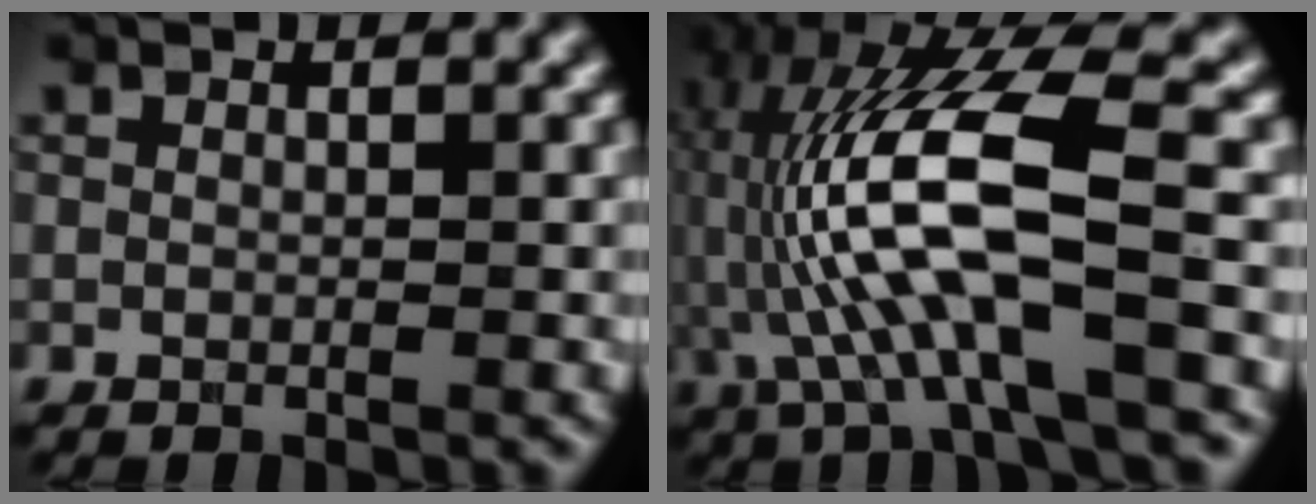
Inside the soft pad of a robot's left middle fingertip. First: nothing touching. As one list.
[{"total": 12.7, "force": [-1.2, 3.3, 12.2], "torque": [-0.242, 0.018, -0.022]}]